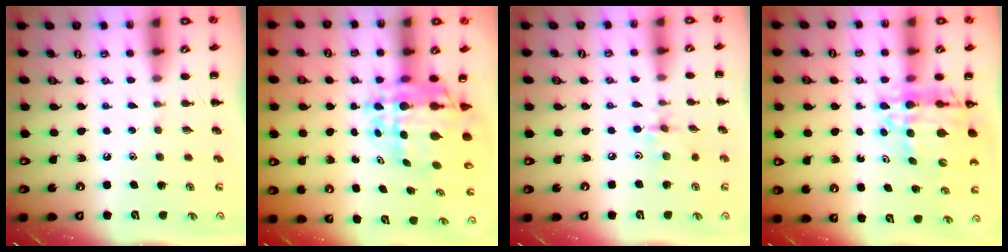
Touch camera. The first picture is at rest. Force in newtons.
{"total": 12.4, "press": 11.8, "slide": 3.8}
{"total": 2.7, "press": 2.7, "slide": 0.5}
{"total": 13.8, "press": 13.2, "slide": 4.0}